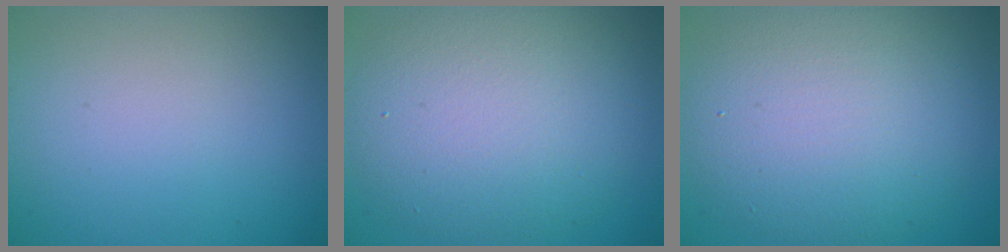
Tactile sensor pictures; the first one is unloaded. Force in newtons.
{"total": 8.4, "press": 8.4, "slide": 0.7}
{"total": 9.3, "press": 9.3, "slide": 0.4}